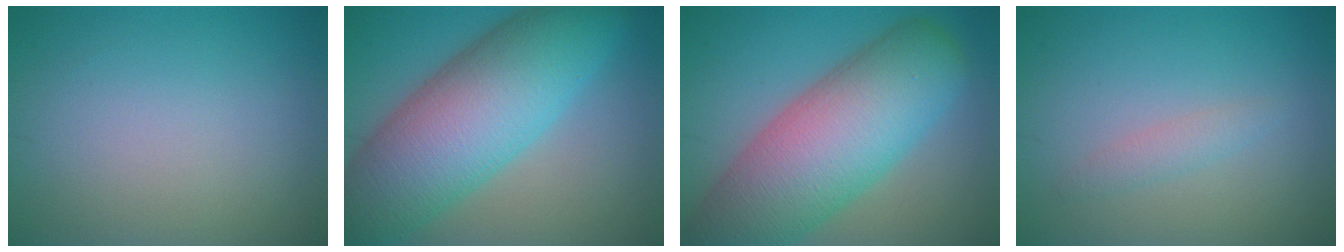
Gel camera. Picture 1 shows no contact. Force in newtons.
{"total": 12.9, "press": 12.9, "slide": 0.4}
{"total": 12.4, "press": 12.4, "slide": 0.7}
{"total": 1.3, "press": 1.3, "slide": 0.0}